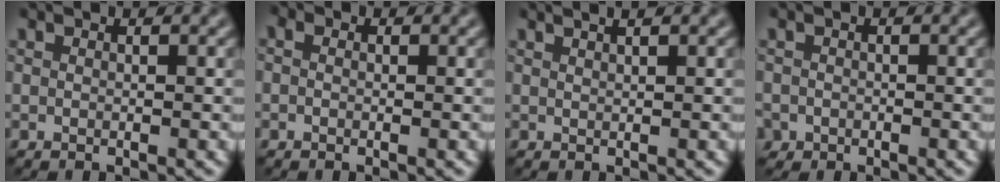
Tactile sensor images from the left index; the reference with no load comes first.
{"total": 1.0, "force": [0.1, 0.8, 0.6], "torque": [-0.012, -0.002, -0.012]}
{"total": 2.0, "force": [1.2, 0.7, 1.3], "torque": [-0.001, 0.000, -0.002]}
{"total": 1.6, "force": [-0.9, 1.3, 0.2], "torque": [-0.002, 0.002, -0.018]}